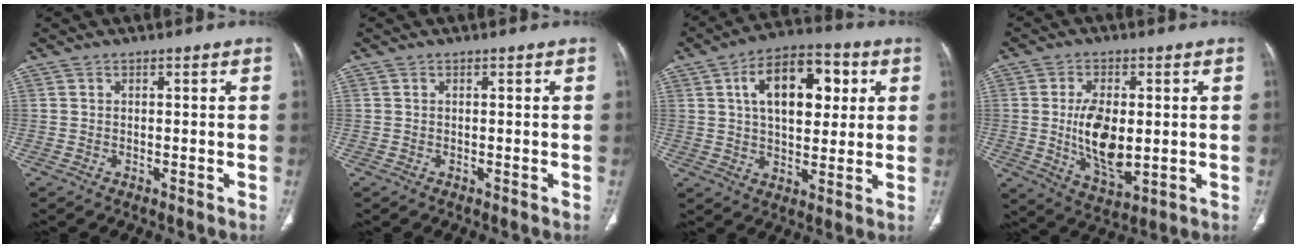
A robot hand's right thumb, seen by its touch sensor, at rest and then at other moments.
{"total": 0.0}
{"total": 15.9, "force": [4.6, 8.9, 12.4], "torque": [-0.163, 0.007, 0.072]}
{"total": 11.9, "force": [0.0, 6.1, 10.2], "torque": [-0.174, -0.016, 0.012]}